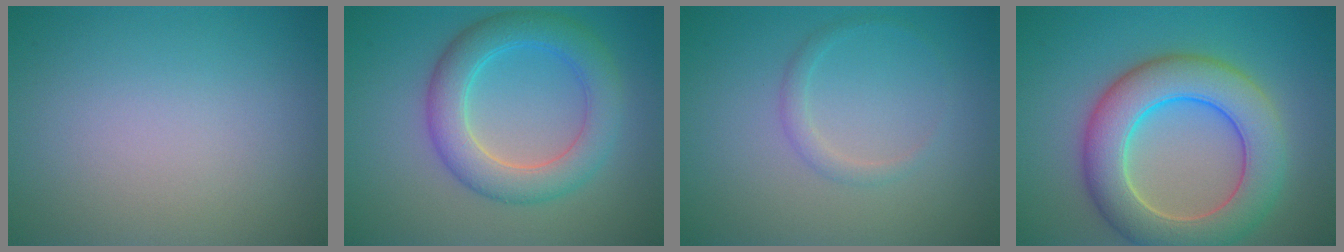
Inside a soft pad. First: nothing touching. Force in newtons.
{"total": 5.5, "press": 5.5, "slide": 0.2}
{"total": 1.2, "press": 1.2, "slide": 0.2}
{"total": 8.6, "press": 8.6, "slide": 0.4}